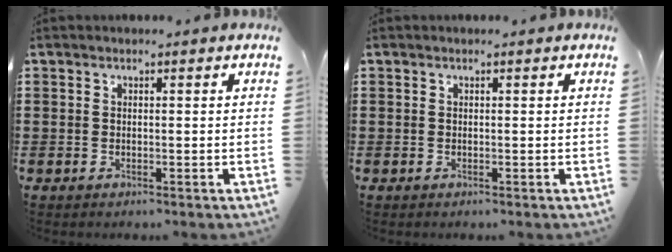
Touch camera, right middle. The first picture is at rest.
{"total": 0.0}